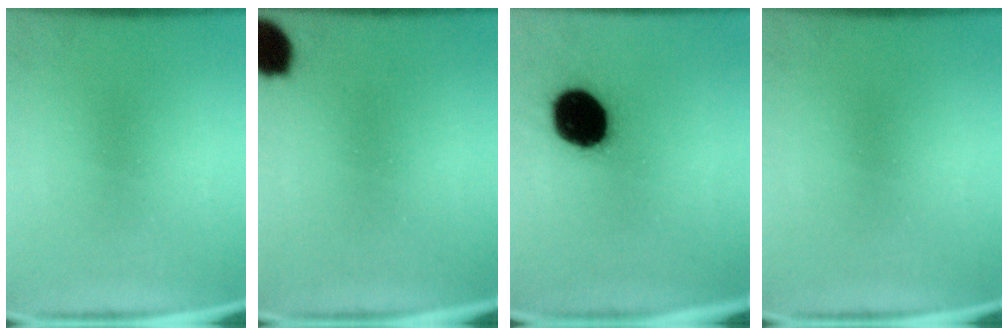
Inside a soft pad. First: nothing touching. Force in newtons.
{"total": 9.1}
{"total": 19.6}
{"total": 0.0}